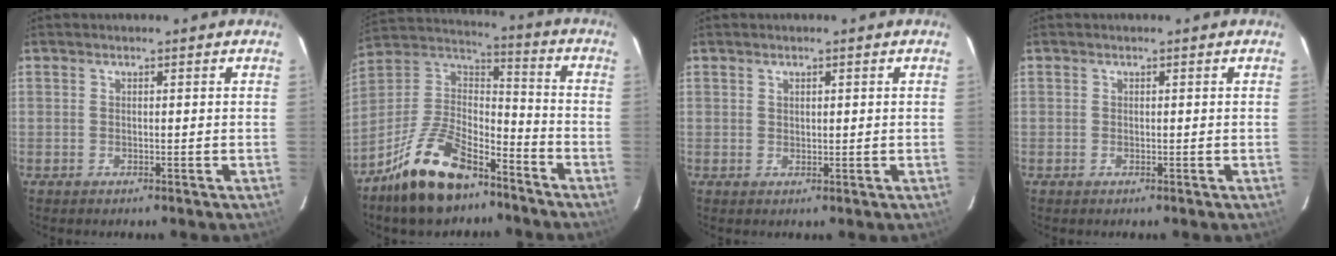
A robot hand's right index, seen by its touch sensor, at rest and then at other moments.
{"total": 18.3, "force": [-12.4, 8.1, 10.7], "torque": [-0.225, 0.016, -0.222]}
{"total": 1.0, "force": [0.6, 0.6, 0.5], "torque": [-0.006, 0.004, 0.011]}
{"total": 0.0}